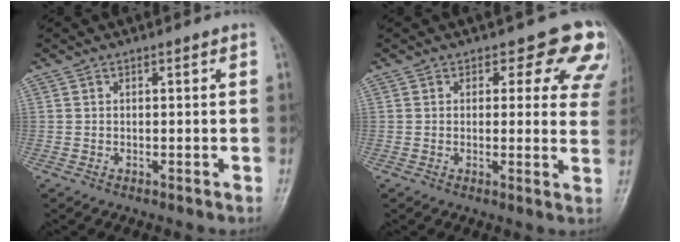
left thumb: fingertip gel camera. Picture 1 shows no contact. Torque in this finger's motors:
{"motor_torque": [0.07, 0.17, 0.15, -0.17, 0.04]}